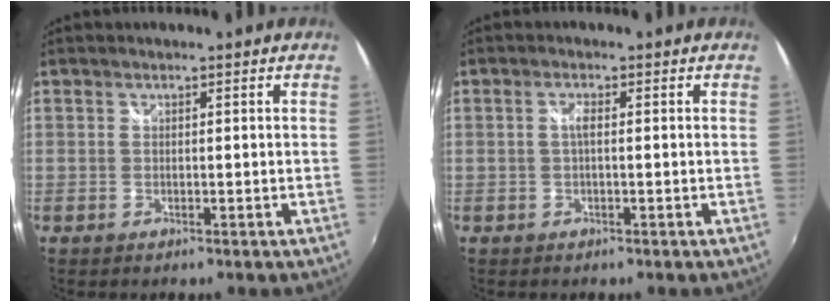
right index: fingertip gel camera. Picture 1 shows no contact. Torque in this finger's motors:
{"motor_torque": [0.18, 0.18, 0.02, 0.00]}